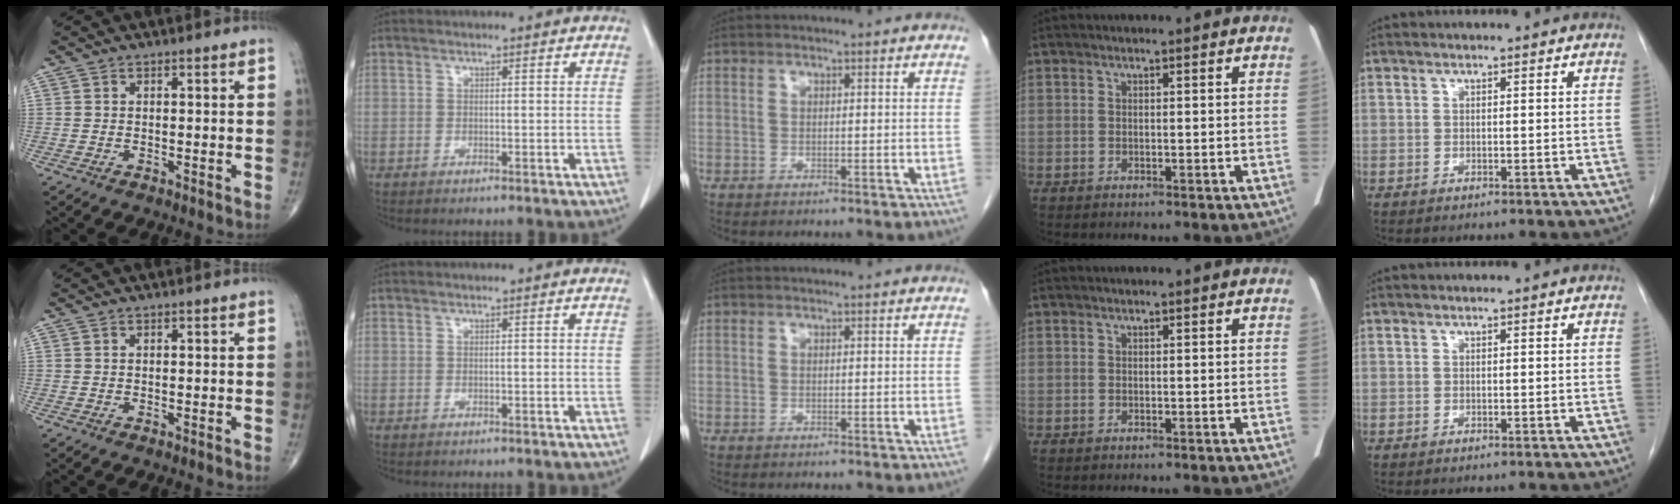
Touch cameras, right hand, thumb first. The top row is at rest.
{}